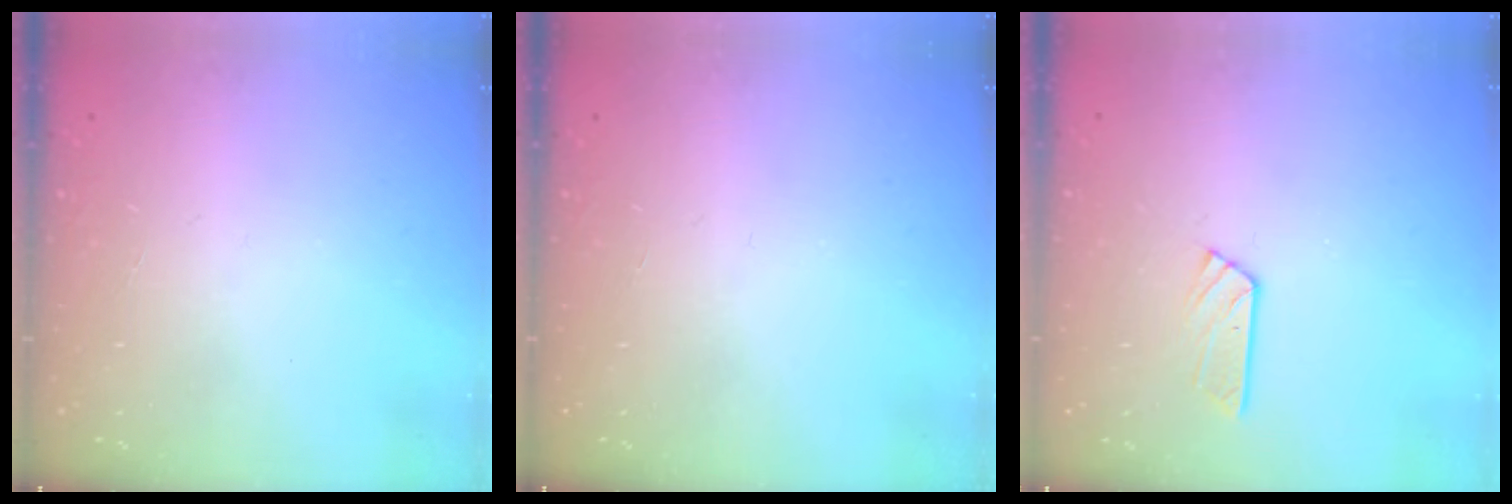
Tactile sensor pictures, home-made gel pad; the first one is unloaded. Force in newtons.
{"total": 0.0}
{"total": 4.4, "press": 4.4, "slide": 0.4}